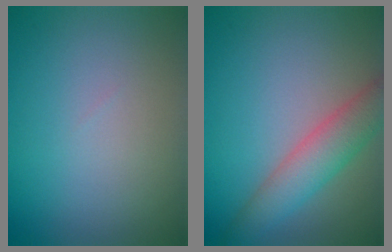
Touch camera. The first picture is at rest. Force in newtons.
{"total": 4.6, "press": 4.6, "slide": 0.4}